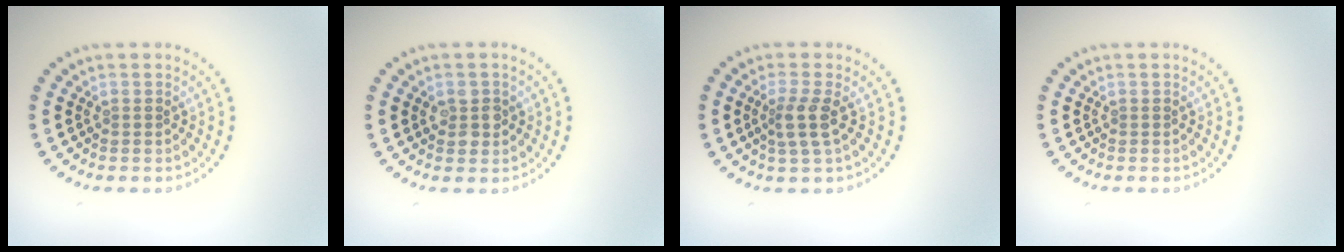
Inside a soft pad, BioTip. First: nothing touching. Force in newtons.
{"total": 2.1, "press": 2.0, "slide": 0.4}
{"total": 2.3, "press": 1.7, "slide": 1.5}
{"total": 0.0}